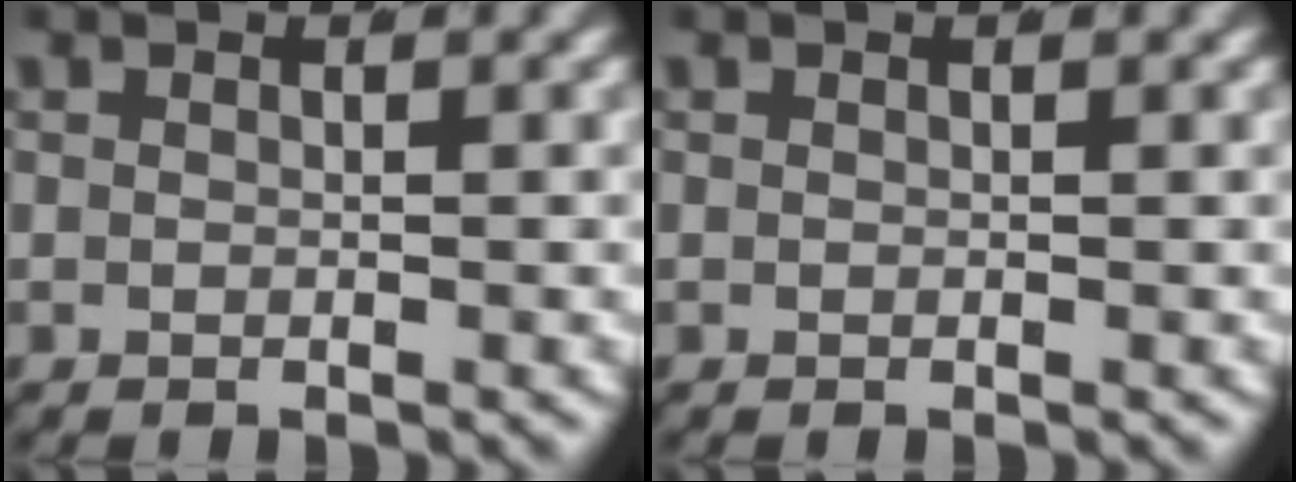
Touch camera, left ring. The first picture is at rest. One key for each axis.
{"total": 0.0}